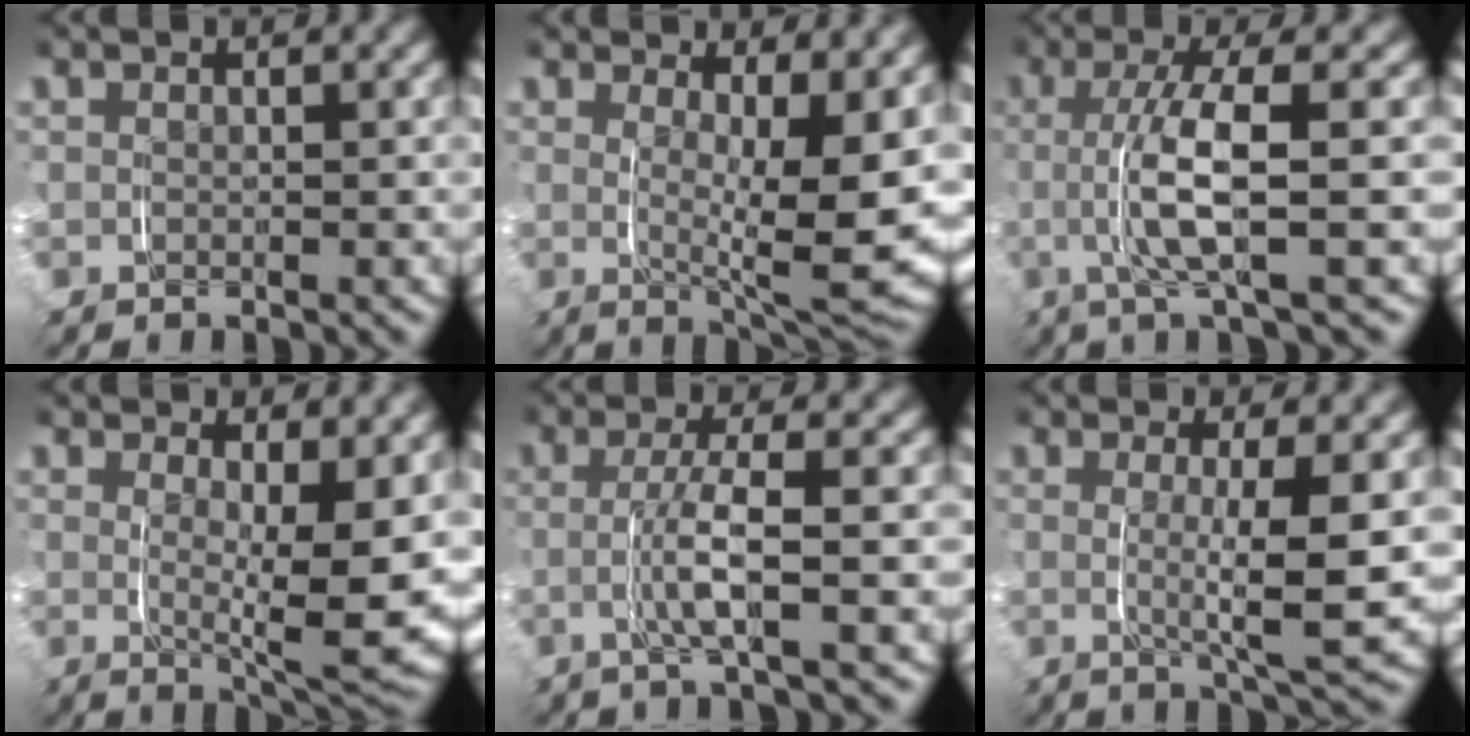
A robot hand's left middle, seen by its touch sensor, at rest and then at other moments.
{"total": 8.3, "force": [1.1, 2.5, 7.9], "torque": [-0.099, -0.024, 0.021]}
{"total": 5.1, "force": [-0.2, 0.3, 5.1], "torque": [-0.101, 0.003, -0.009]}
{"total": 7.3, "force": [1.2, 1.9, 7.0], "torque": [-0.091, -0.022, 0.022]}
{"total": 3.2, "force": [-0.4, -0.3, 3.1], "torque": [-0.061, -0.001, -0.011]}
{"total": 5.6, "force": [0.5, 0.4, 5.5], "torque": [-0.085, -0.011, 0.008]}